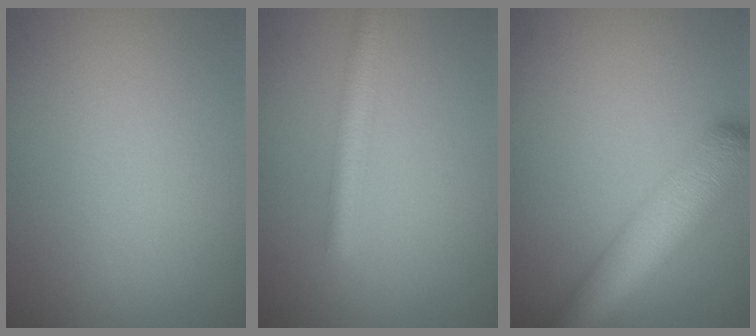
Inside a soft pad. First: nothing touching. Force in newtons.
{"total": 2.8, "press": 2.8, "slide": 0.0}
{"total": 8.2, "press": 8.2, "slide": 0.3}